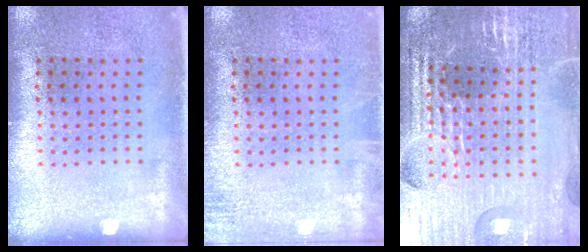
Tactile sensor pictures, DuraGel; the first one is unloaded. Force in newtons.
{"total": 1.4, "press": 1.4, "slide": 0.2}
{"total": 5.2, "press": 4.8, "slide": 2.0}